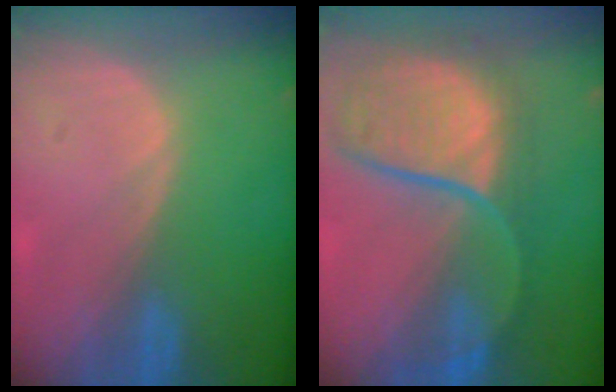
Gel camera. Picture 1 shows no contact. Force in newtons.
{"total": 11.4, "press": 10.0, "slide": 5.4}